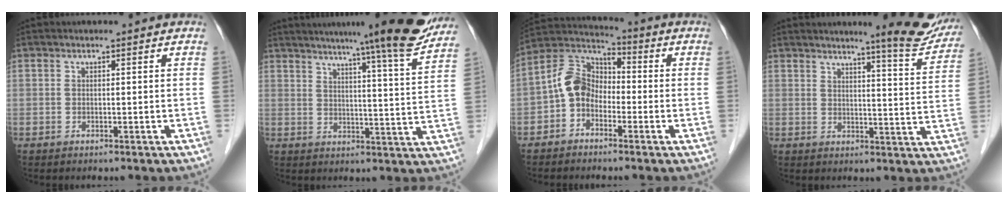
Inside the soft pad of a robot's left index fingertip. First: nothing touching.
{"total": 17.4, "force": [14.6, -0.7, 9.5], "torque": [-0.134, -0.023, 0.179]}
{"total": 7.2, "force": [-2.1, 5.3, 4.5], "torque": [-0.101, 0.030, -0.055]}
{"total": 9.7, "force": [8.5, 0.6, 4.7], "torque": [-0.046, -0.024, 0.089]}